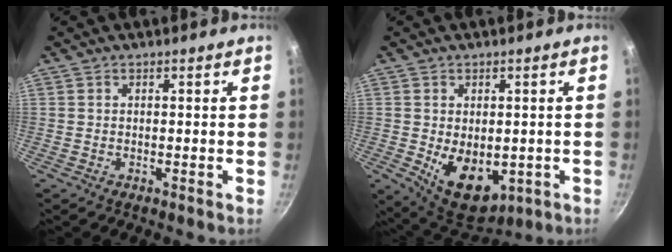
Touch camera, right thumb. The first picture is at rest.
{"total": 11.5, "force": [-2.4, 7.1, 8.7], "torque": [-0.111, -0.012, -0.012]}